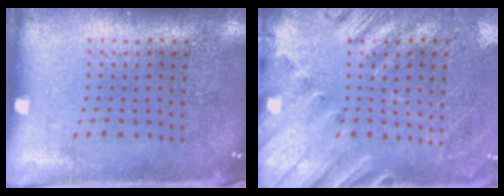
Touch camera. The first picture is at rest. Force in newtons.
{"total": 2.4, "press": 2.0, "slide": 1.3}